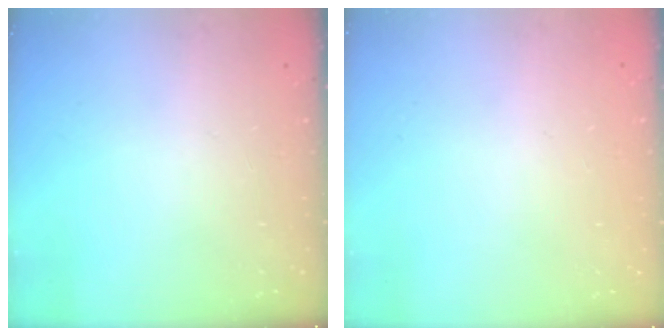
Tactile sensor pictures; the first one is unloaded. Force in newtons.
{"total": 0.0}